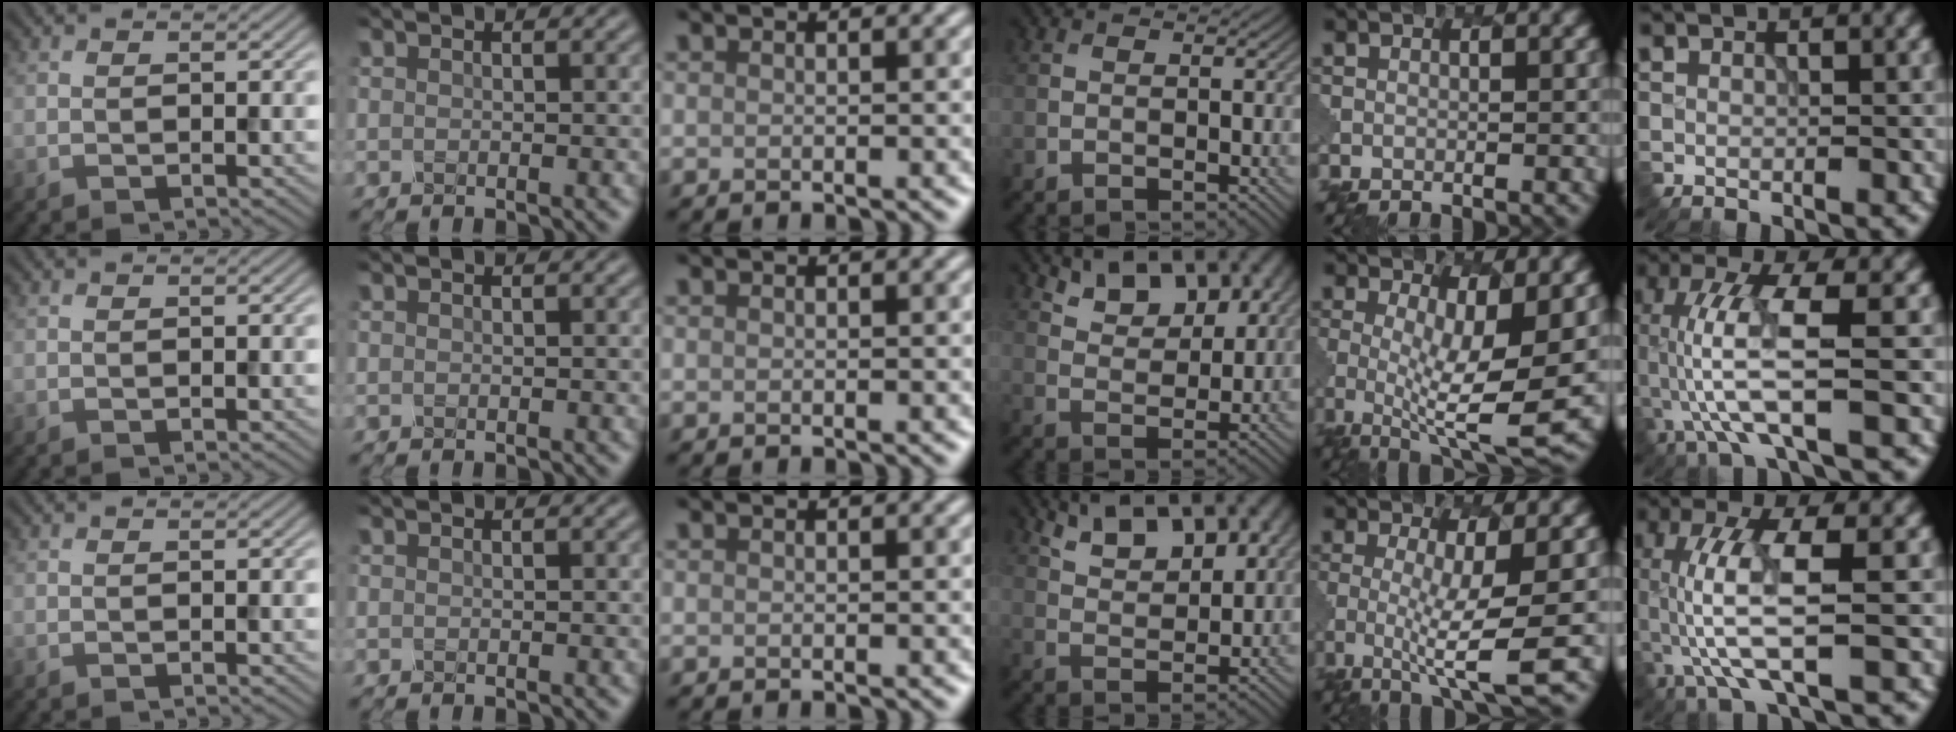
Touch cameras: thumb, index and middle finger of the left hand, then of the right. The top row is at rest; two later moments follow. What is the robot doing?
{"motion": "dispense", "object": "oil cruet"}